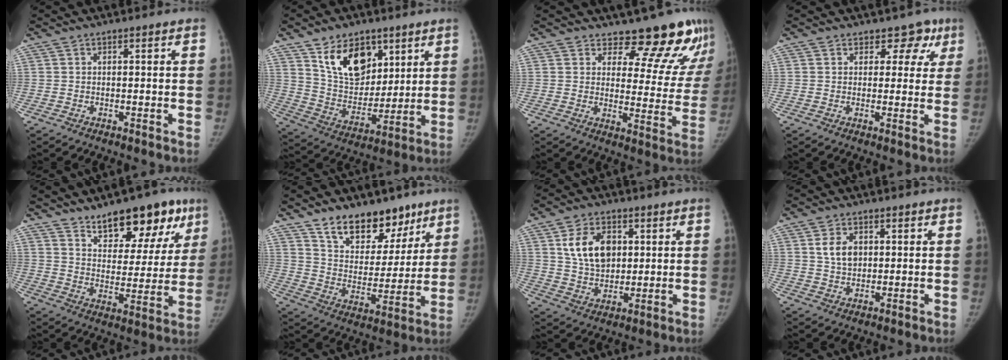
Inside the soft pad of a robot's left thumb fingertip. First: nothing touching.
{"total": 15.1, "force": [8.1, 9.5, 8.5], "torque": [-0.099, -0.054, 0.157]}
{"total": 14.4, "force": [12.7, 4.9, 4.6], "torque": [-0.003, -0.109, 0.145]}
{"total": 5.6, "force": [3.5, 4.1, 1.5], "torque": [0.028, -0.011, 0.034]}
{"total": 17.0, "force": [11.2, 8.0, 9.9], "torque": [-0.072, -0.057, 0.167]}
{"total": 16.1, "force": [11.5, 8.9, 7.1], "torque": [-0.050, -0.071, 0.193]}
{"total": 11.3, "force": [3.3, 7.8, 7.4], "torque": [-0.099, -0.015, 0.066]}
{"total": 5.4, "force": [1.5, 3.8, 3.5], "torque": [-0.045, -0.008, 0.029]}